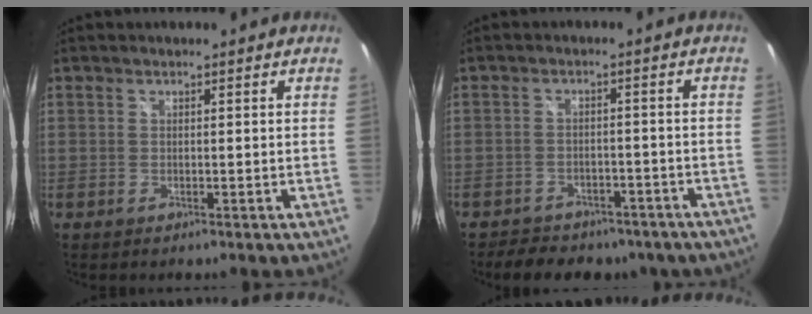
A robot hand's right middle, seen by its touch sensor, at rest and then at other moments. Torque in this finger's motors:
{"motor_torque": [1.08, -1.04, 0.14, 0.02]}